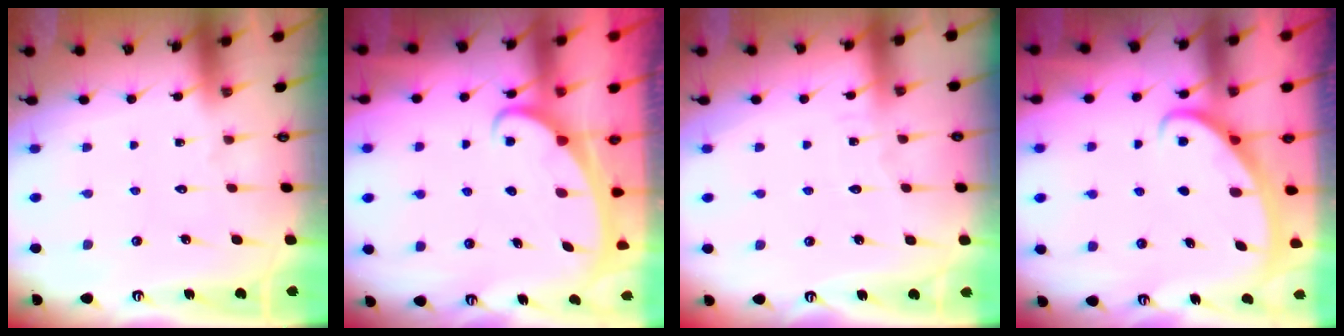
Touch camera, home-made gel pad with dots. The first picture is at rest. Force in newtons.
{"total": 2.3, "press": 2.3, "slide": 0.3}
{"total": 3.0, "press": 3.0, "slide": 0.4}
{"total": 3.0, "press": 2.9, "slide": 0.3}